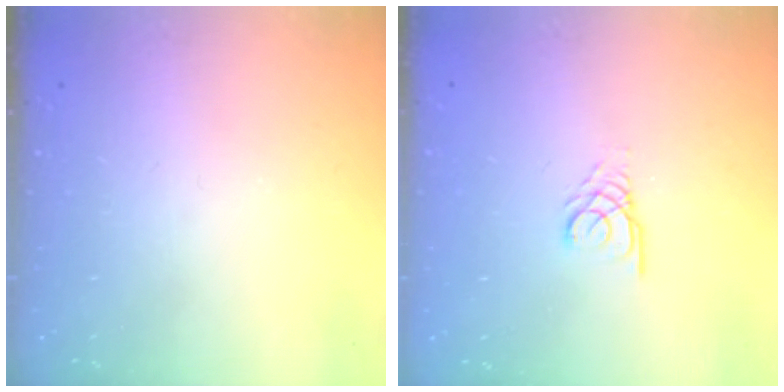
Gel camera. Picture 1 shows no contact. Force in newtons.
{"total": 2.7, "press": 2.7, "slide": 0.3}